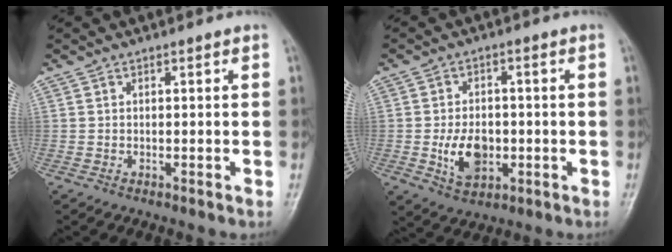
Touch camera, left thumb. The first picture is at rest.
{"total": 8.1, "force": [-1.5, 5.5, 5.8], "torque": [-0.081, -0.001, -0.020]}